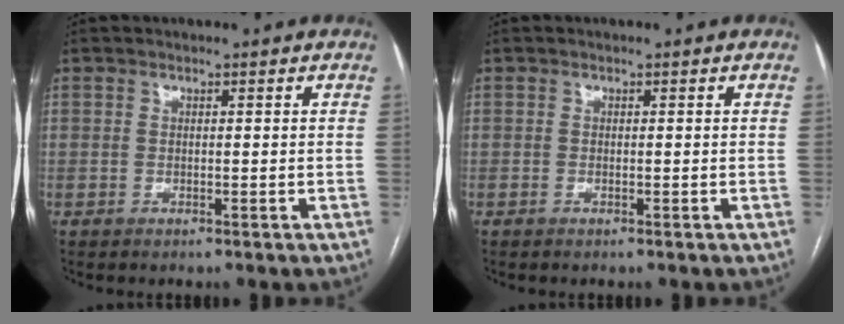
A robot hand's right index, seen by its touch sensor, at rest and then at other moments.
{"total": 0.0}